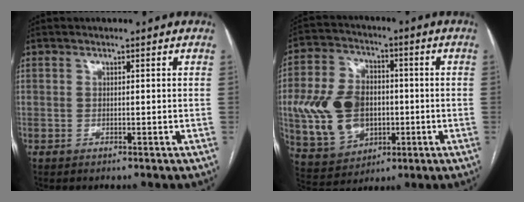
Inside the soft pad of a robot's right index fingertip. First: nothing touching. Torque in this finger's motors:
{"motor_torque": [1.39, -0.75, 0.56, 0.21]}